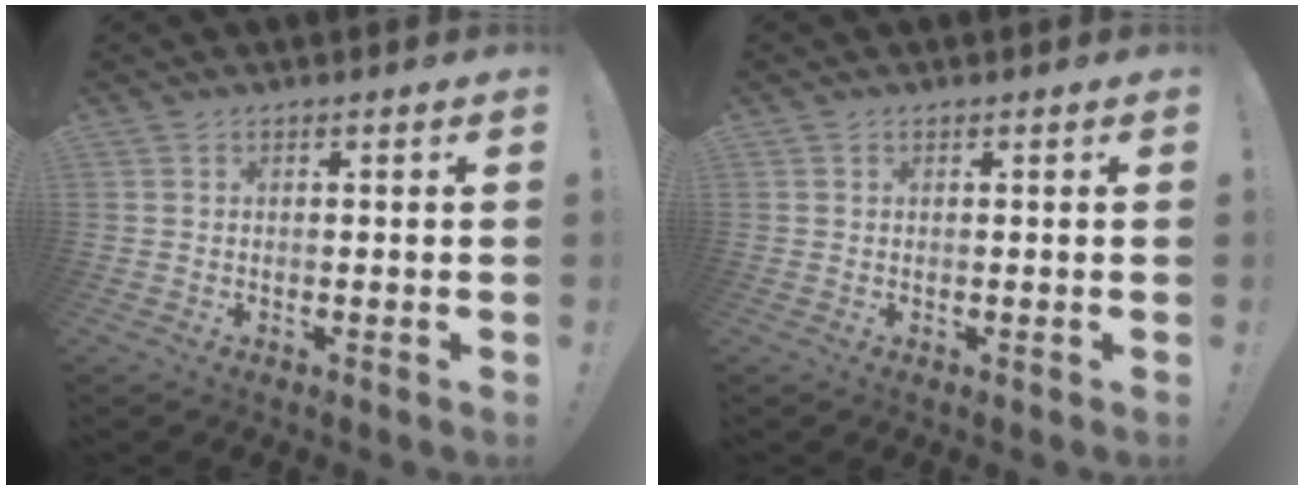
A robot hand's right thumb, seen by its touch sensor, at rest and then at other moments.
{"total": 0.0}